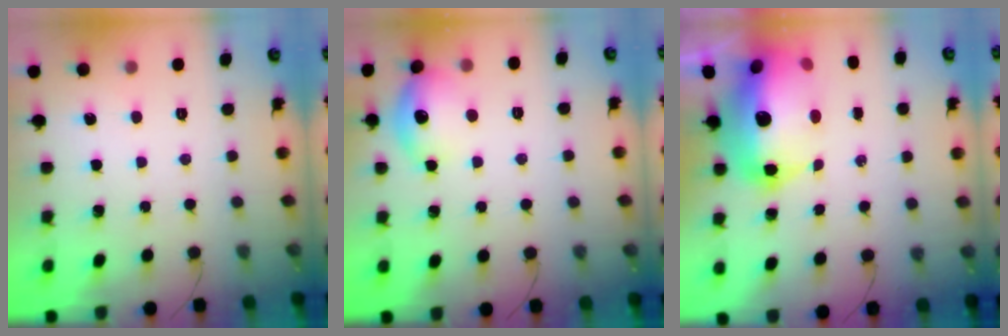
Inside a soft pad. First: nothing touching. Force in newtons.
{"total": 11.9, "press": 11.9, "slide": 1.2}
{"total": 22.1, "press": 20.0, "slide": 9.4}